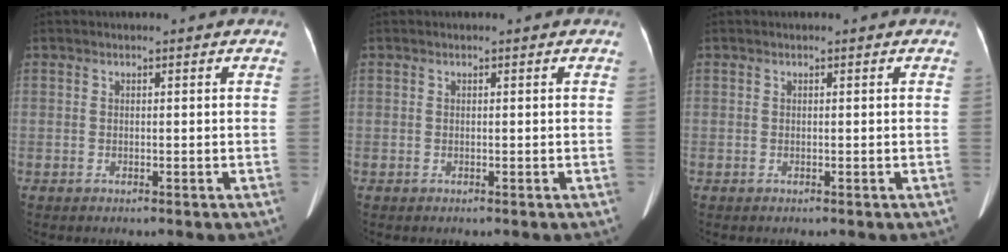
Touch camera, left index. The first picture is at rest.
{"total": 0.0}
{"total": 0.0}